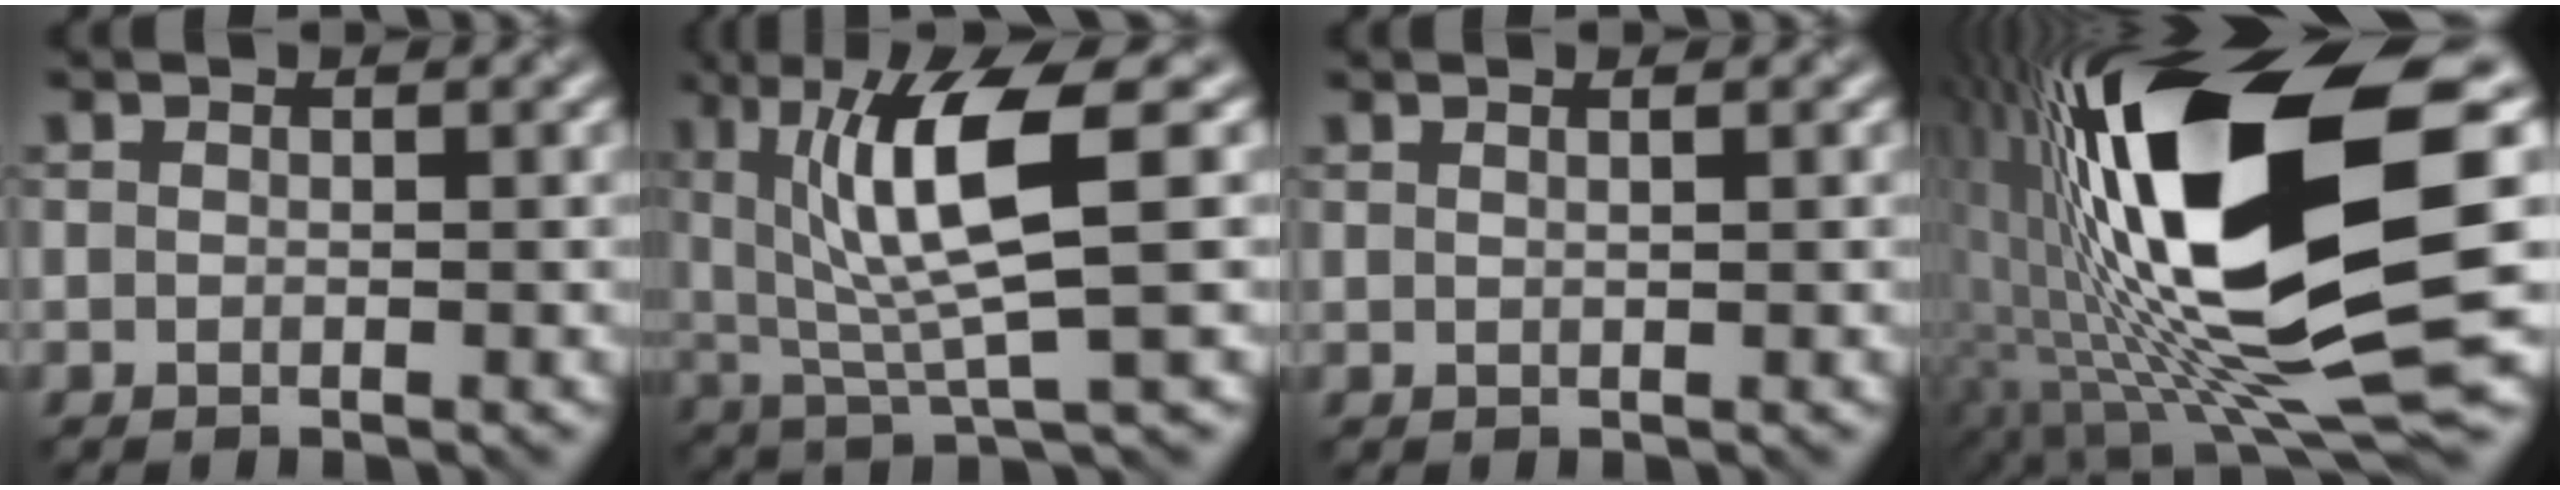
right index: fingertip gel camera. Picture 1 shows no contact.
{"total": 8.8, "force": [2.4, 2.1, 8.3], "torque": [-0.140, -0.006, 0.044]}
{"total": 1.4, "force": [0.7, 0.6, 1.0], "torque": [-0.003, -0.001, 0.000]}
{"total": 17.9, "force": [0.7, 5.3, 17.1], "torque": [-0.302, 0.000, 0.007]}